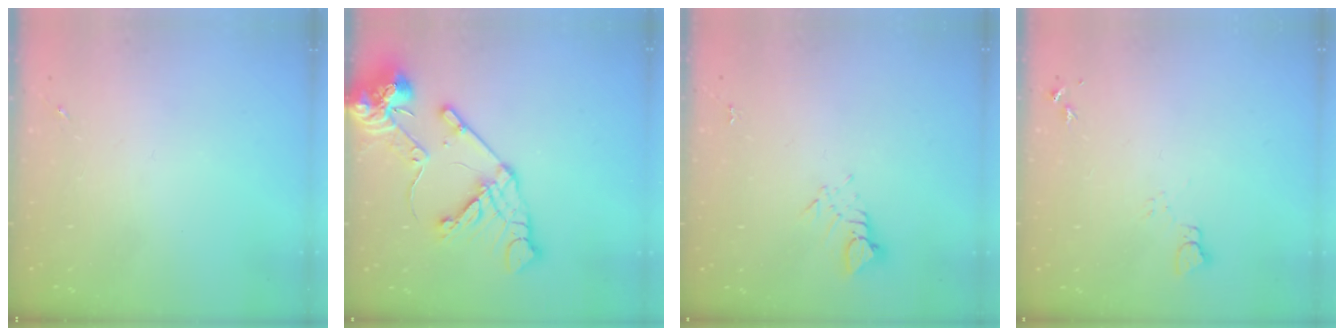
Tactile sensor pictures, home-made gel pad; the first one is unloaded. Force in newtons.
{"total": 17.1, "press": 16.9, "slide": 2.3}
{"total": 3.1, "press": 3.1, "slide": 0.1}
{"total": 3.7, "press": 3.7, "slide": 0.4}